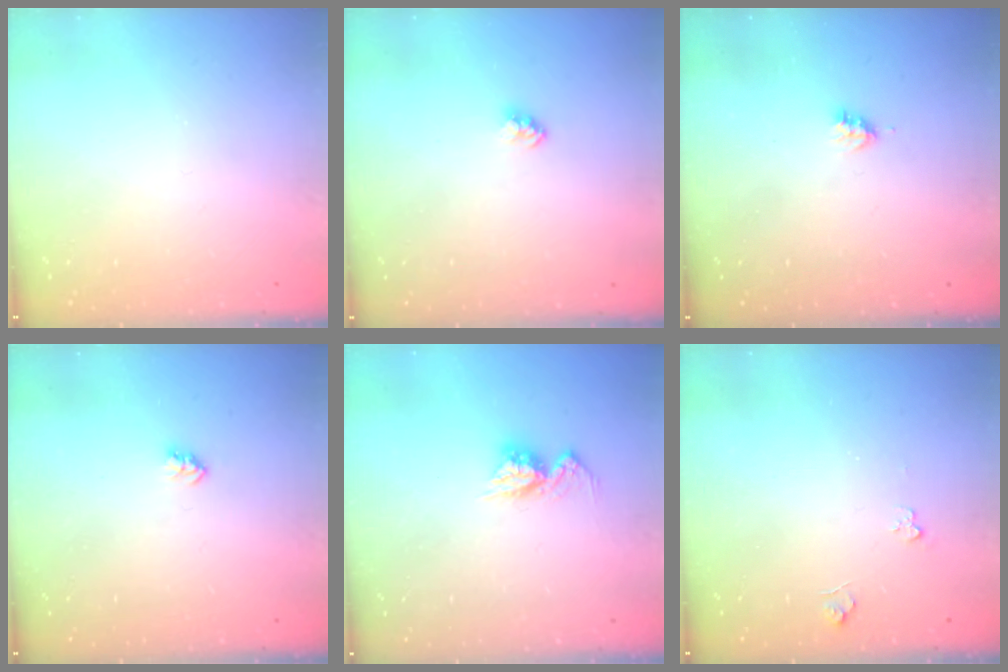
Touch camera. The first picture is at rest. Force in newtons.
{"total": 2.3, "press": 2.3, "slide": 0.1}
{"total": 3.5, "press": 3.4, "slide": 0.5}
{"total": 2.6, "press": 2.6, "slide": 0.4}
{"total": 8.1, "press": 8.1, "slide": 0.8}
{"total": 3.6, "press": 3.6, "slide": 0.4}